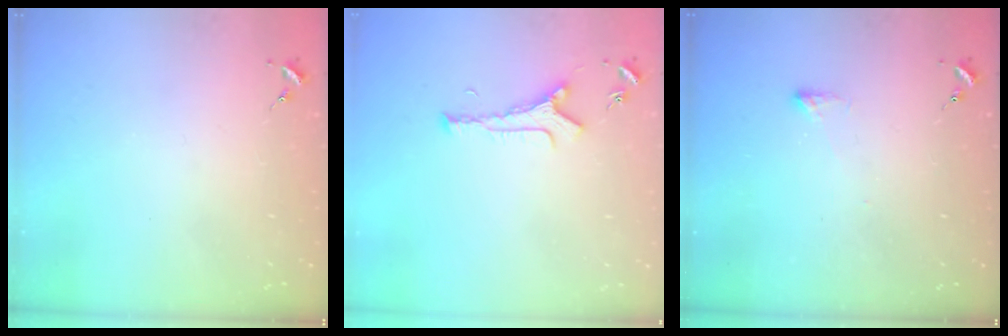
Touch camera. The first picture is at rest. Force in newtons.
{"total": 5.1, "press": 5.0, "slide": 0.7}
{"total": 2.7, "press": 2.6, "slide": 0.5}